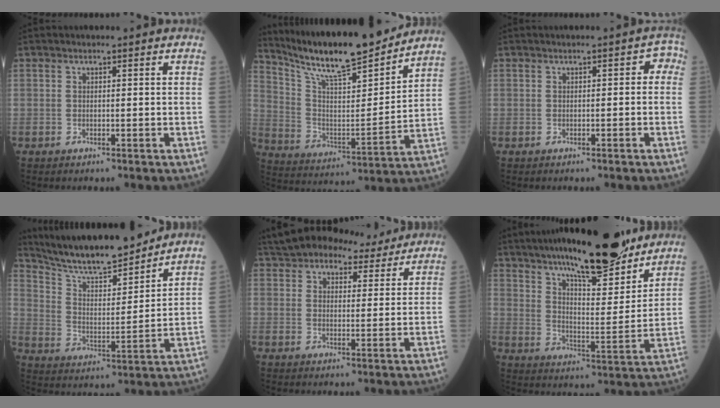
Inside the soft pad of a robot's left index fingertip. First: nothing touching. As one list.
[{"total": 18.6, "force": [16.3, 1.5, 8.9], "torque": [-0.161, -0.016, 0.276]}, {"total": 1.6, "force": [-0.2, 1.0, 1.2], "torque": [0.004, 0.009, -0.010]}, {"total": 15.8, "force": [14.5, 1.4, 6.2], "torque": [-0.115, -0.008, 0.245]}, {"total": 12.8, "force": [10.9, 5.1, 4.4], "torque": [-0.069, 0.034, 0.152]}, {"total": 20.4, "force": [16.2, 3.9, 11.7], "torque": [-0.182, -0.003, 0.246]}]